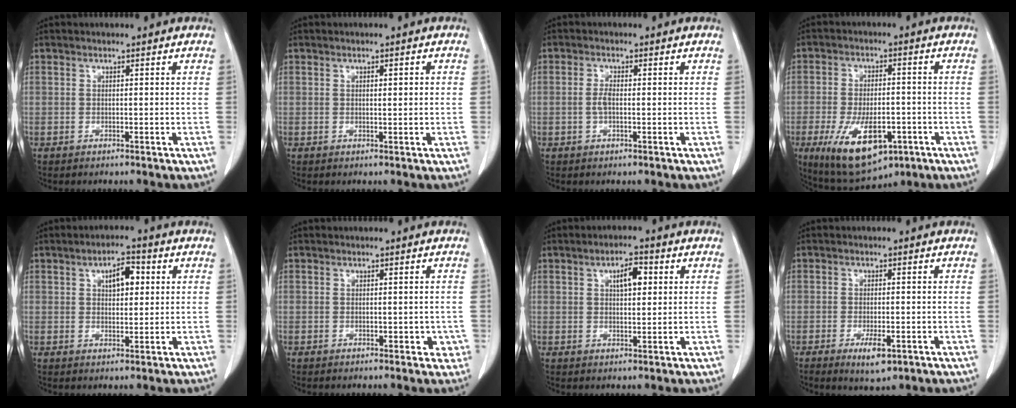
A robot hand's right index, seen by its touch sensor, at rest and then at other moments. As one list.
[{"total": 1.5, "force": [0.3, 0.3, 1.4], "torque": [-0.023, 0.002, 0.006]}, {"total": 1.8, "force": [-0.3, 0.5, 1.7], "torque": [-0.042, 0.001, -0.008]}, {"total": 13.2, "force": [-5.8, 5.7, 10.5], "torque": [-0.187, -0.012, -0.080]}, {"total": 4.9, "force": [1.6, 2.2, 4.1], "torque": [-0.063, 0.009, 0.024]}, {"total": 2.4, "force": [-0.5, 1.6, 1.7], "torque": [-0.008, 0.005, -0.003]}, {"total": 4.3, "force": [1.4, 1.6, 3.8], "torque": [-0.061, 0.006, 0.022]}, {"total": 4.0, "force": [-2.0, 1.3, 3.3], "torque": [-0.053, -0.003, -0.024]}]